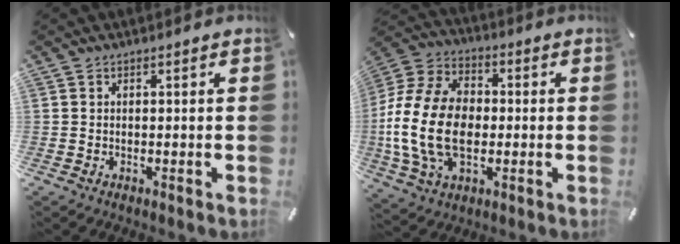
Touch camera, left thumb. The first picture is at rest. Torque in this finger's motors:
{"motor_torque": [0.22, 2.23, 2.77, 0.00, 0.41]}